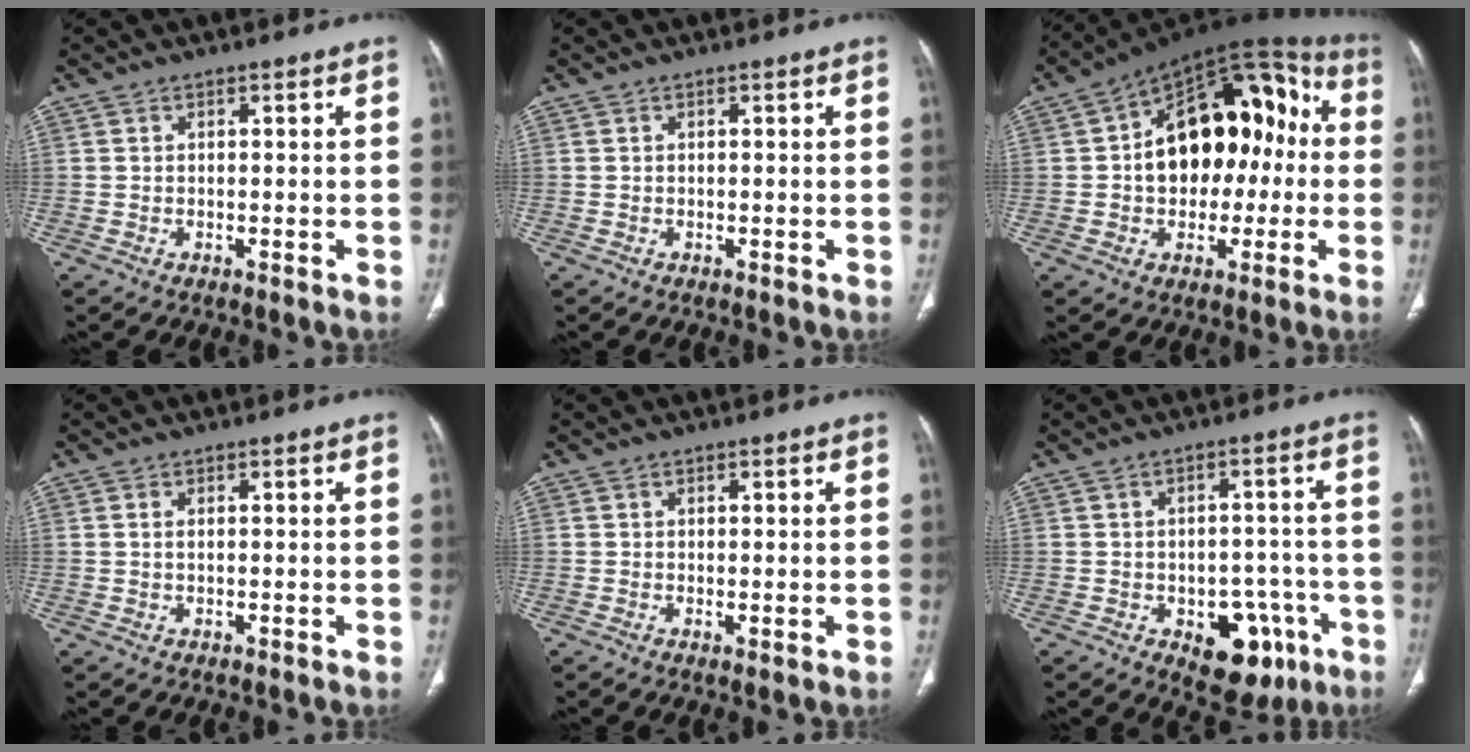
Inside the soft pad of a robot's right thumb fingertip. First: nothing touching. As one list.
[{"total": 0.0}, {"total": 21.1, "force": [0.6, 13.3, 16.4], "torque": [-0.194, 0.046, 0.005]}, {"total": 0.8, "force": [0.2, 0.4, 0.7], "torque": [-0.019, 0.004, 0.006]}, {"total": 0.8, "force": [0.0, 0.3, 0.7], "torque": [-0.016, -0.005, 0.001]}, {"total": 11.9, "force": [-5.3, 7.2, 7.8], "torque": [-0.059, 0.032, -0.060]}]